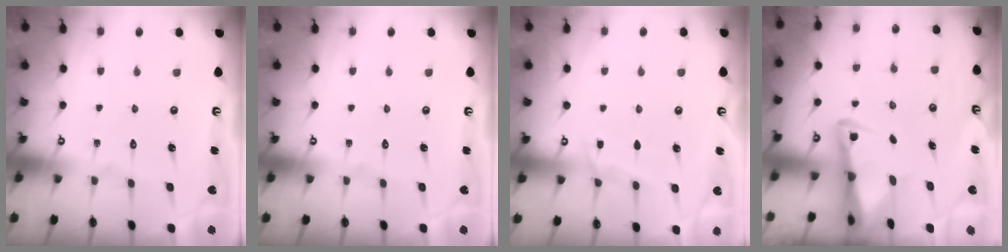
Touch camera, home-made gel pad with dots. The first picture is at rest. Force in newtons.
{"total": 0.0}
{"total": 5.6, "press": 5.5, "slide": 0.6}
{"total": 3.6, "press": 3.5, "slide": 0.7}